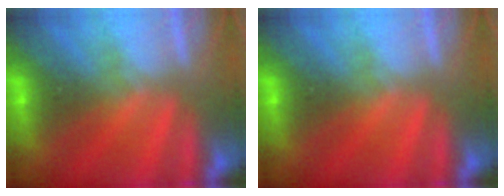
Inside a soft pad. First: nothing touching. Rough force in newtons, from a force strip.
{"total": 0.0}